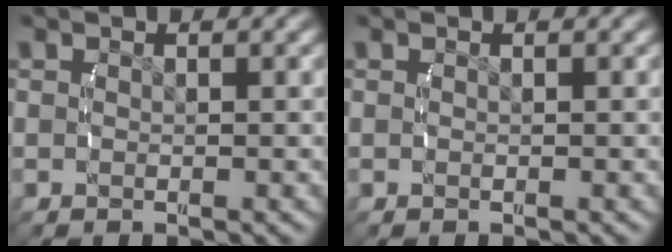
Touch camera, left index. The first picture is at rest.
{"total": 0.0}